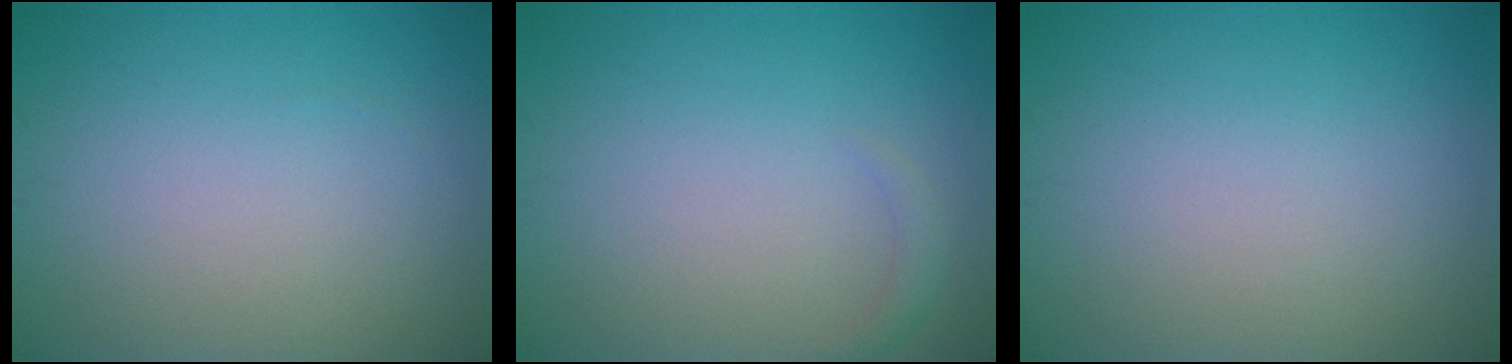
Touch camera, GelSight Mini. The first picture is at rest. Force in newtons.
{"total": 0.9, "press": 0.9, "slide": 0.1}
{"total": 0.0}